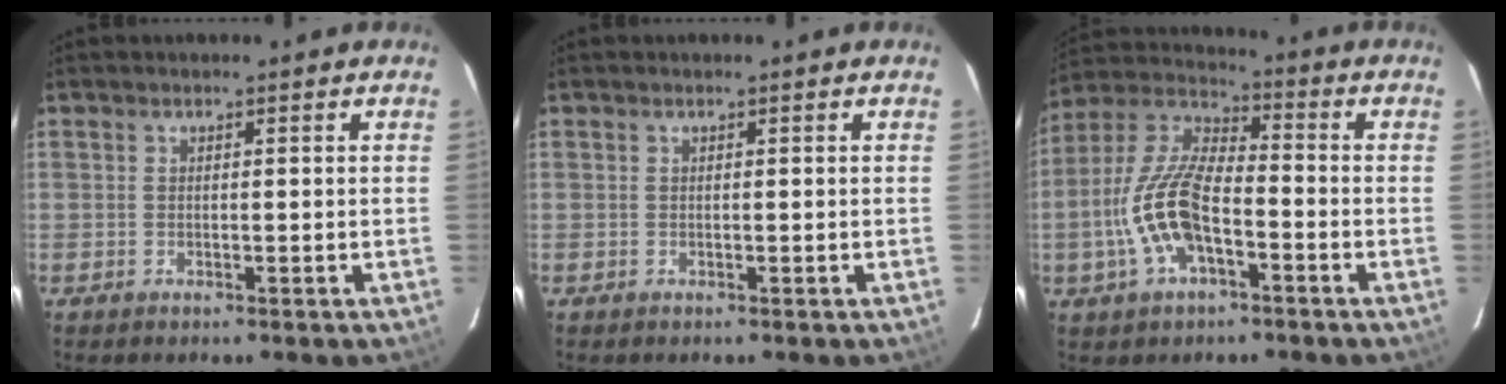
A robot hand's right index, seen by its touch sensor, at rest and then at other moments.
{"total": 0.0}
{"total": 12.3, "force": [-4.1, 5.1, 10.4], "torque": [-0.224, 0.004, -0.079]}